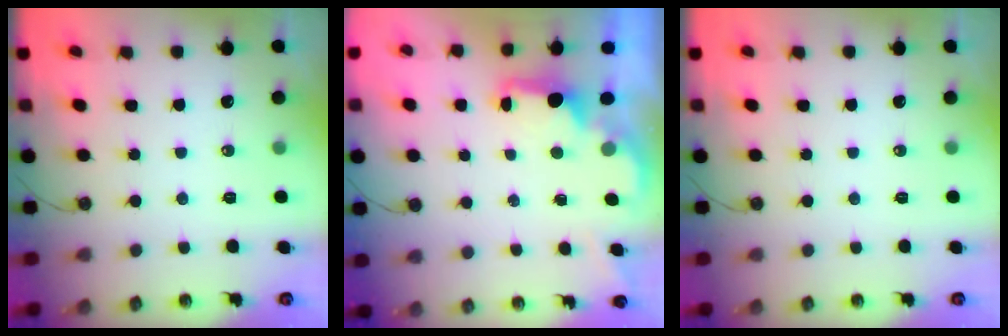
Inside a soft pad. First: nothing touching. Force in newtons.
{"total": 1.8, "press": 1.7, "slide": 0.8}
{"total": 0.0}